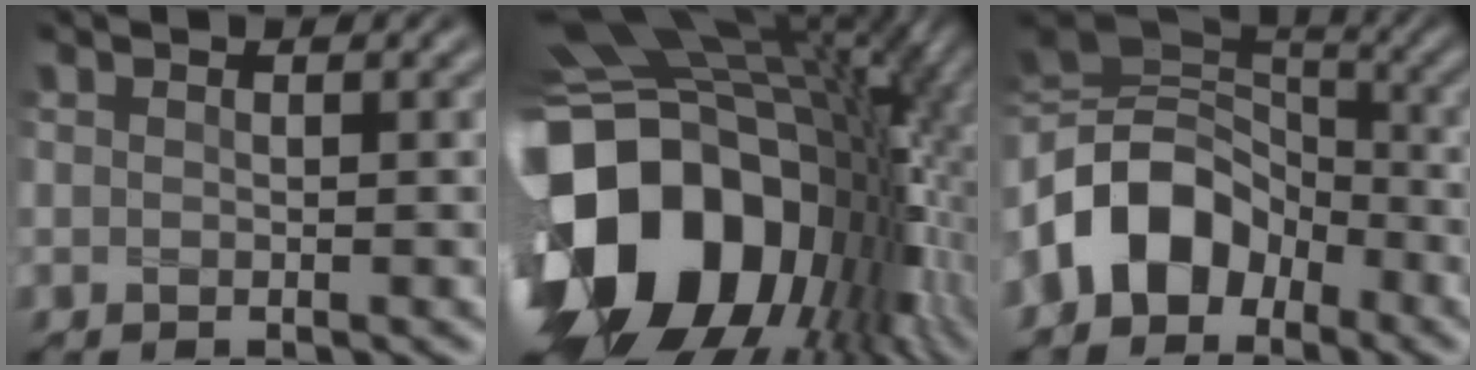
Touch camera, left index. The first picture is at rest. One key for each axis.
{"total": 20.1, "fx": -2.0, "fy": 14.8, "fz": 13.4, "tx": -0.273, "ty": -0.016, "tz": -0.025}
{"total": 8.9, "fx": -3.8, "fy": 6.5, "fz": 4.7, "tx": -0.075, "ty": 0.013, "tz": -0.091}